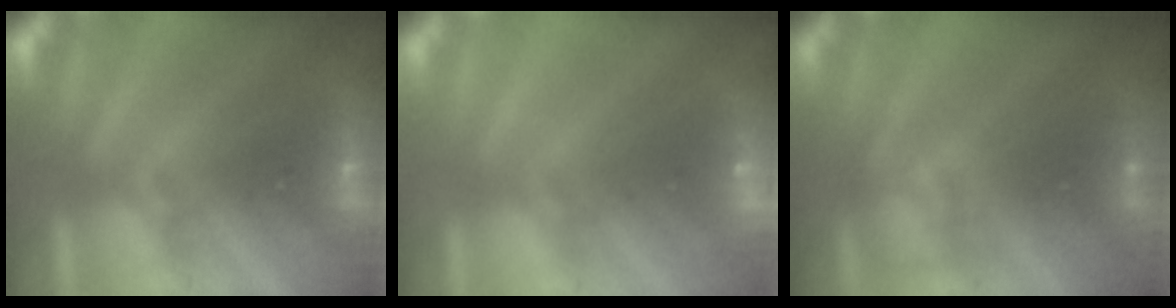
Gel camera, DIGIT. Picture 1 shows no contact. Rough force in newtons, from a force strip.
{"total": 2.4}
{"total": 2.6}